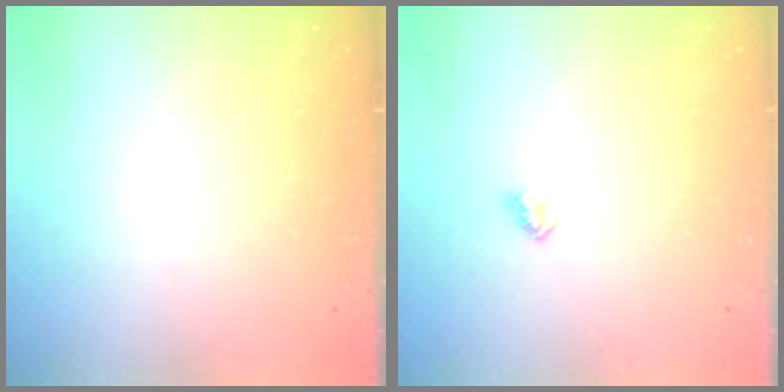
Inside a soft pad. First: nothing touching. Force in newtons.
{"total": 2.5, "press": 2.5, "slide": 0.1}